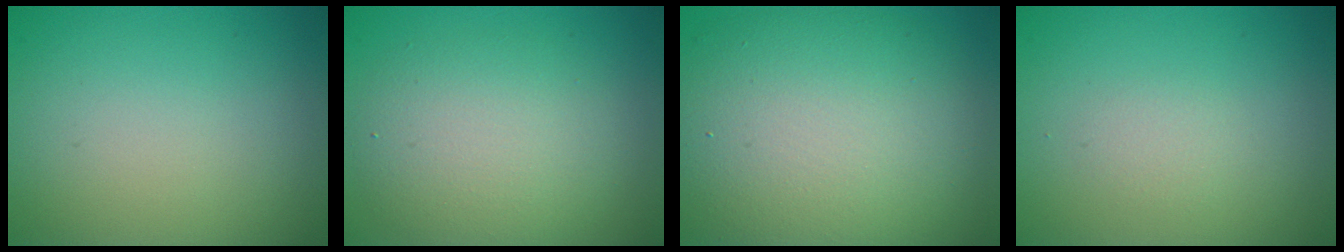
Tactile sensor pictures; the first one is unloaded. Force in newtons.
{"total": 4.8, "press": 4.8, "slide": 0.2}
{"total": 11.5, "press": 11.5, "slide": 0.6}
{"total": 0.9, "press": 0.9, "slide": 0.1}